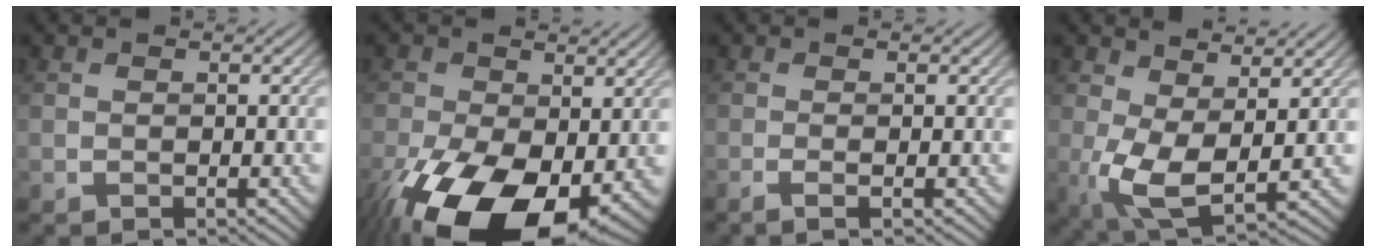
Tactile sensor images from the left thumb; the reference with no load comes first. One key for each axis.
{"total": 18.0, "fx": -7.0, "fy": 10.1, "fz": 13.2, "tx": -0.278, "ty": -0.059, "tz": -0.096}
{"total": 1.9, "fx": -0.7, "fy": 0.3, "fz": 1.7, "tx": -0.031, "ty": -0.001, "tz": -0.020}
{"total": 7.7, "fx": 0.8, "fy": 3.9, "fz": 6.6, "tx": -0.148, "ty": -0.011, "tz": 0.016}